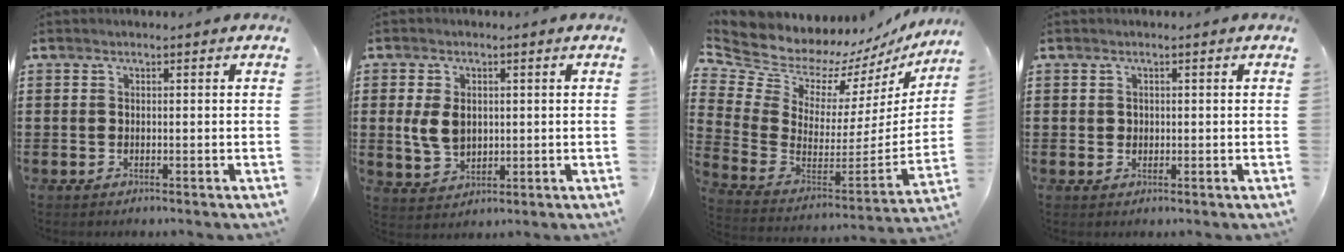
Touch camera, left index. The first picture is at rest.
{"total": 5.2, "force": [0.4, 3.7, 3.6], "torque": [-0.091, 0.007, 0.004]}
{"total": 8.0, "force": [7.3, 3.1, 0.7], "torque": [-0.067, -0.072, 0.129]}
{"total": 1.0, "force": [0.4, 0.9, 0.2], "torque": [-0.007, 0.005, 0.008]}